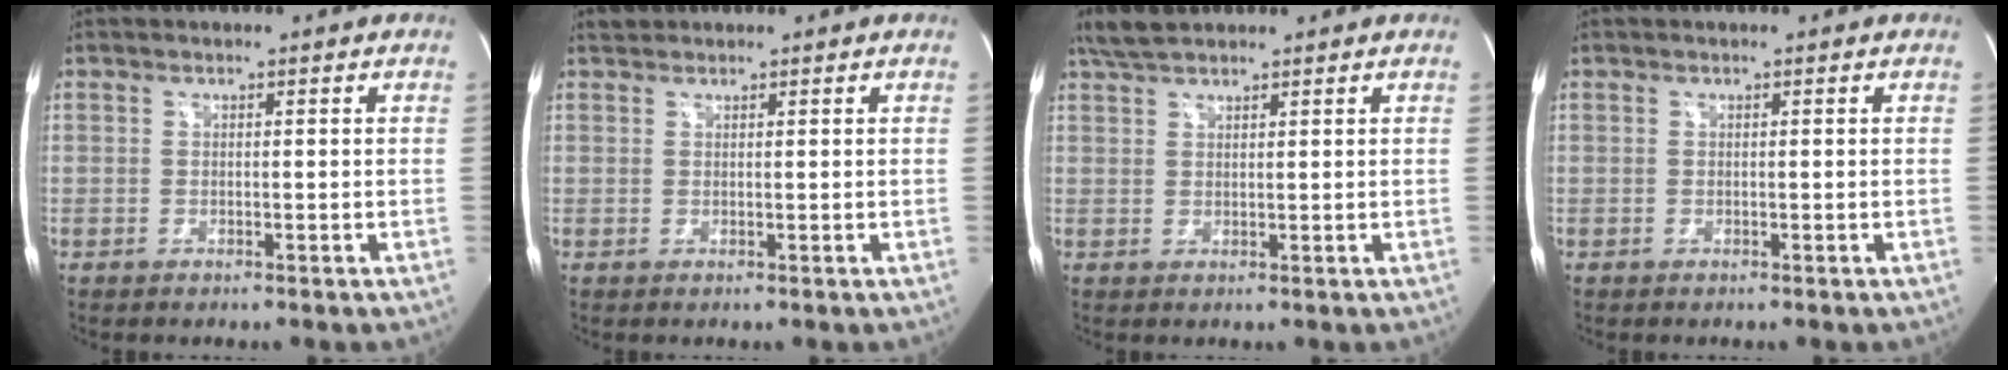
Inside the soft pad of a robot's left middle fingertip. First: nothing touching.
{"total": 1.0, "force": [0.9, 0.4, 0.0], "torque": [-0.004, 0.009, 0.015]}
{"total": 4.0, "force": [3.5, 0.9, 1.9], "torque": [-0.052, 0.014, 0.069]}
{"total": 0.0}